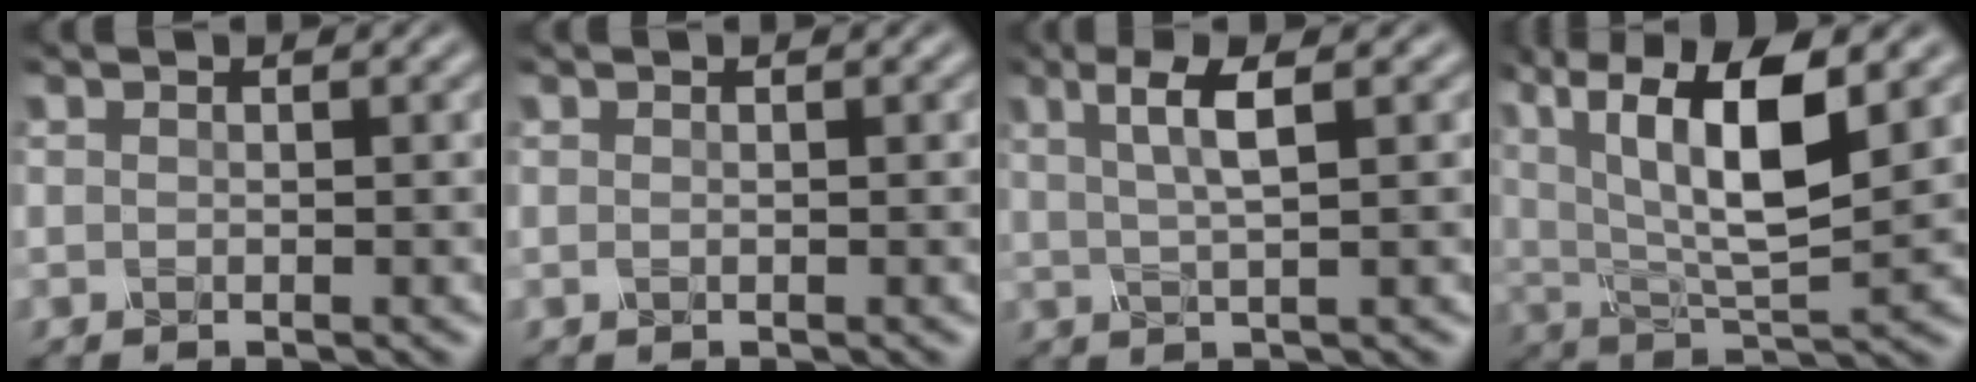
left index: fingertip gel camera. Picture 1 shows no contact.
{"total": 0.0}
{"total": 3.5, "force": [1.1, 0.7, 3.3], "torque": [-0.057, 0.000, 0.021]}
{"total": 10.9, "force": [4.0, 3.8, 9.5], "torque": [-0.177, -0.001, 0.071]}